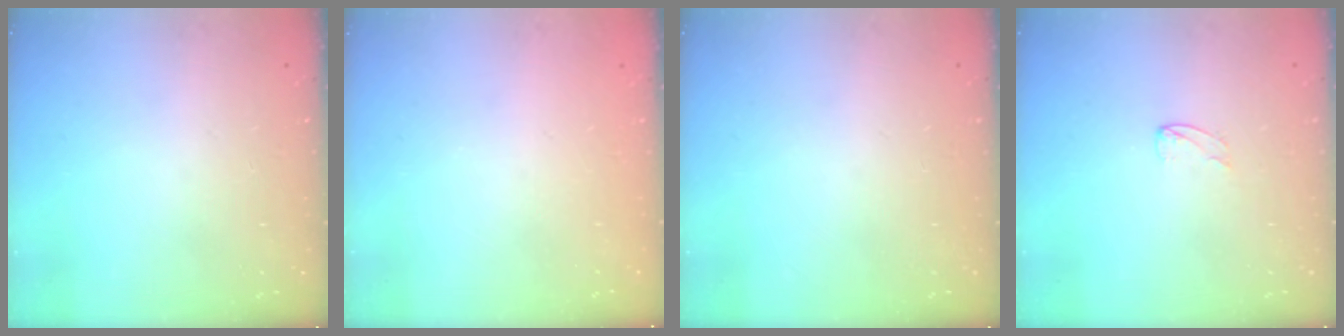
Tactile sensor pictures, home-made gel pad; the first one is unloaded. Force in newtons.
{"total": 0.0}
{"total": 0.0}
{"total": 2.0, "press": 2.0, "slide": 0.2}